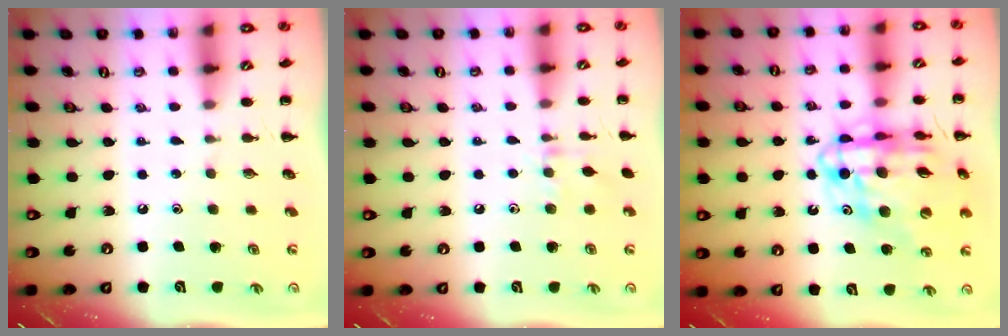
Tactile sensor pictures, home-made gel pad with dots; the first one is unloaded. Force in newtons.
{"total": 6.9, "press": 6.7, "slide": 1.9}
{"total": 18.2, "press": 17.7, "slide": 4.5}